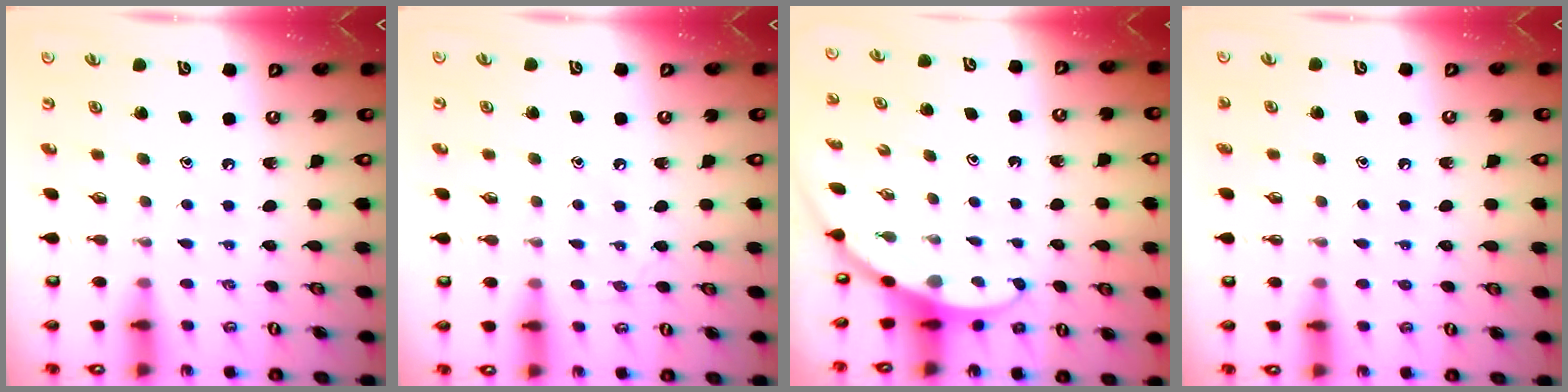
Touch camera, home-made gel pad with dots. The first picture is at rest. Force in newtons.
{"total": 6.4, "press": 6.3, "slide": 0.8}
{"total": 3.1, "press": 3.1, "slide": 0.2}
{"total": 0.9, "press": 0.9, "slide": 0.0}